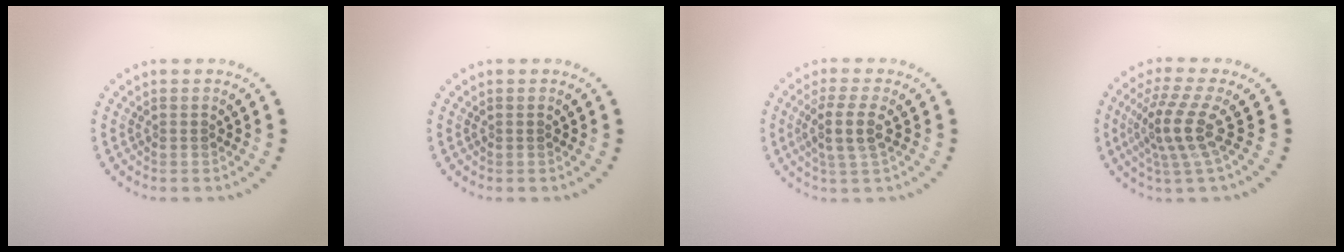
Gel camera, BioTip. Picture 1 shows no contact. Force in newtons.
{"total": 0.0}
{"total": 2.8, "press": 2.3, "slide": 1.6}
{"total": 4.2, "press": 3.0, "slide": 2.9}